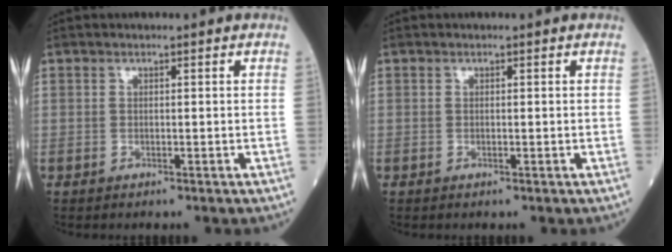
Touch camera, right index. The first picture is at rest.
{"total": 0.0}